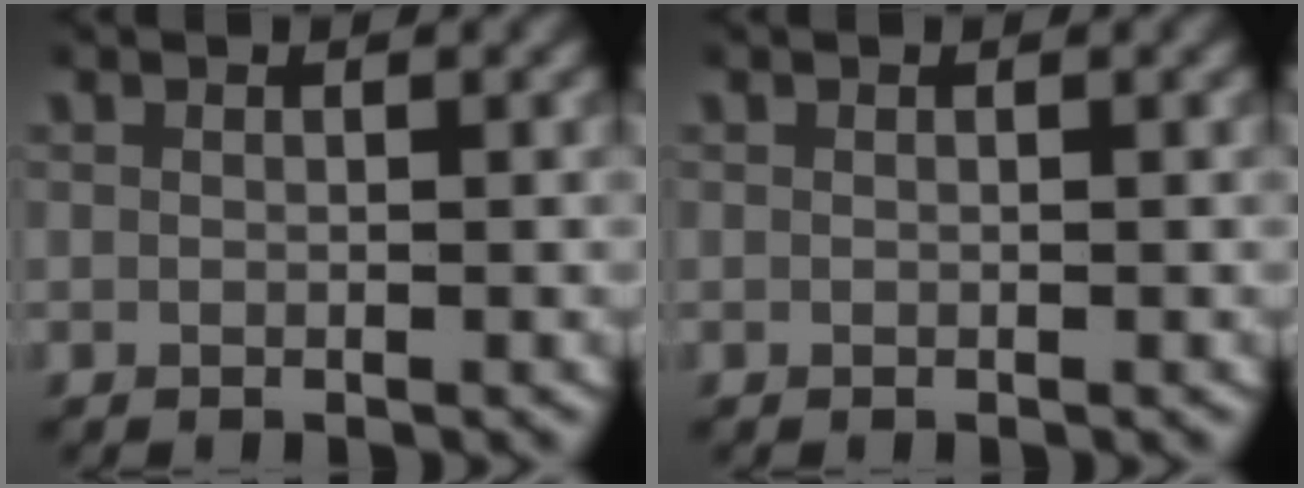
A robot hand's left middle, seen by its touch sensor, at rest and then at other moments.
{"total": 0.0}